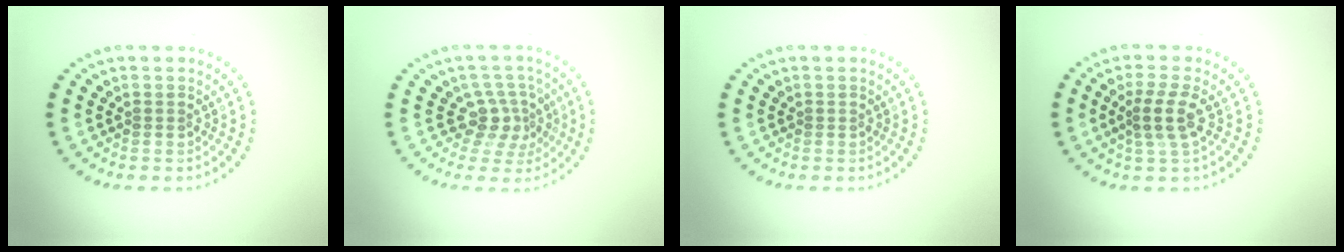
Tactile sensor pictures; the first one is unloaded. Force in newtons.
{"total": 2.8, "press": 2.1, "slide": 1.9}
{"total": 0.0}
{"total": 2.6, "press": 2.1, "slide": 1.6}